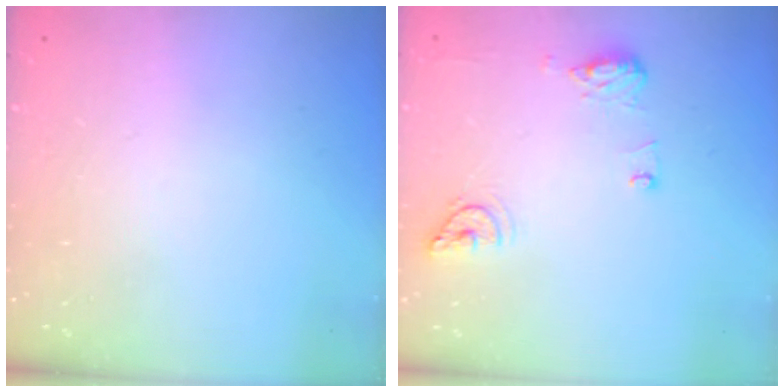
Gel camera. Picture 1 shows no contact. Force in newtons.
{"total": 12.8, "press": 10.6, "slide": 7.2}